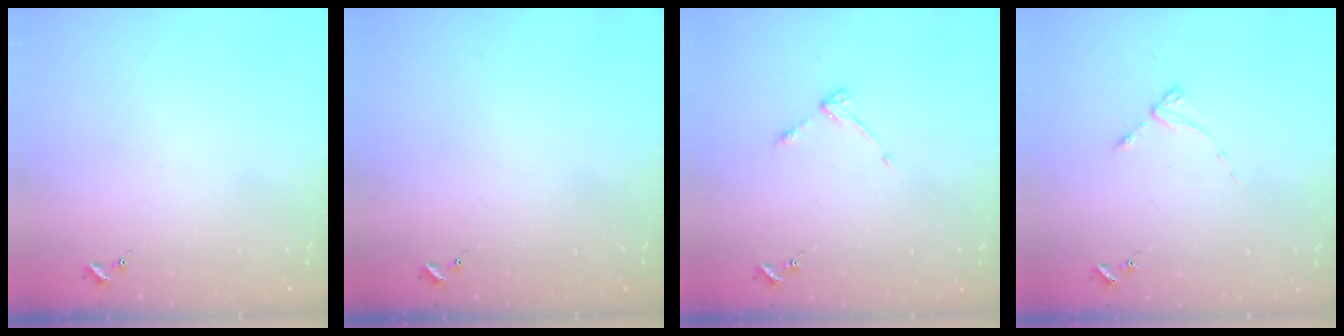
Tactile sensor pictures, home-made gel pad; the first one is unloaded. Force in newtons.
{"total": 0.0}
{"total": 3.6, "press": 3.6, "slide": 0.5}
{"total": 2.5, "press": 2.5, "slide": 0.3}